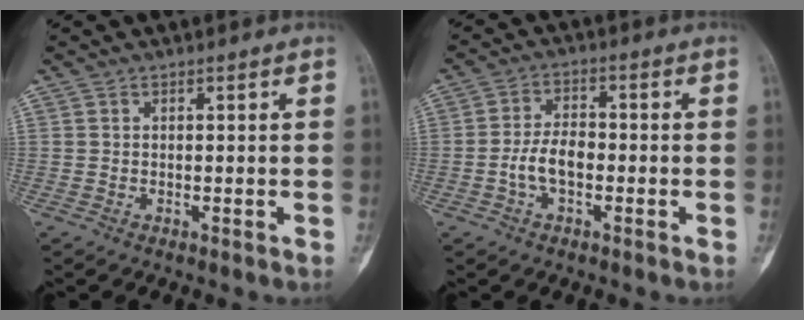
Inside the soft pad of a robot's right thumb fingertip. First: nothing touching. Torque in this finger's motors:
{"motor_torque": [1.10, 0.97, 0.89, -0.49, 0.24]}